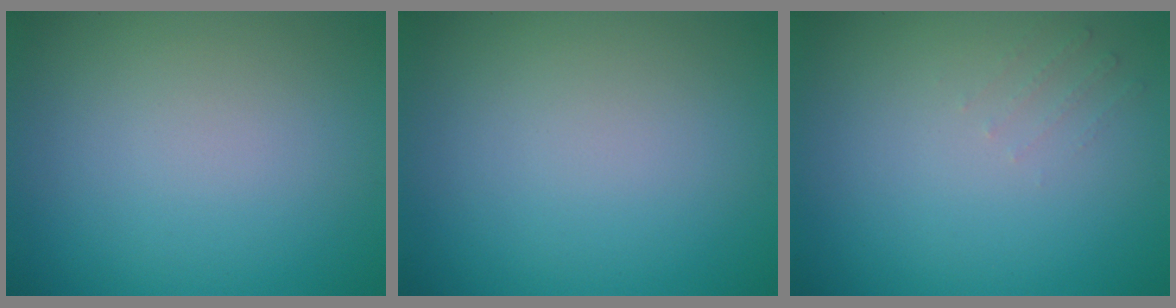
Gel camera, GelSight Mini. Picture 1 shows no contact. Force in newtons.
{"total": 0.0}
{"total": 0.8, "press": 0.8, "slide": 0.2}